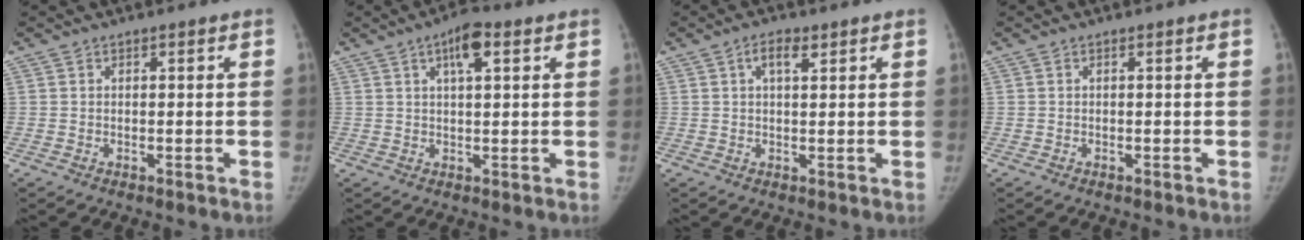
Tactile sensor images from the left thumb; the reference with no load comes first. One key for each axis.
{"total": 5.8, "fx": 2.7, "fy": 2.1, "fz": 4.7, "tx": -0.067, "ty": 0.000, "tz": 0.040}
{"total": 3.3, "fx": 1.6, "fy": 1.5, "fz": 2.4, "tx": -0.036, "ty": 0.000, "tz": 0.029}
{"total": 0.0}